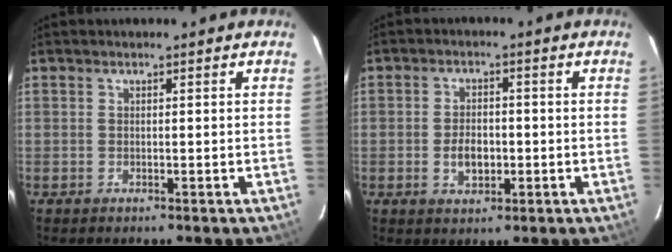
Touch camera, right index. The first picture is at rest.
{"total": 4.8, "force": [-1.1, 3.1, 3.6], "torque": [-0.069, -0.001, -0.013]}